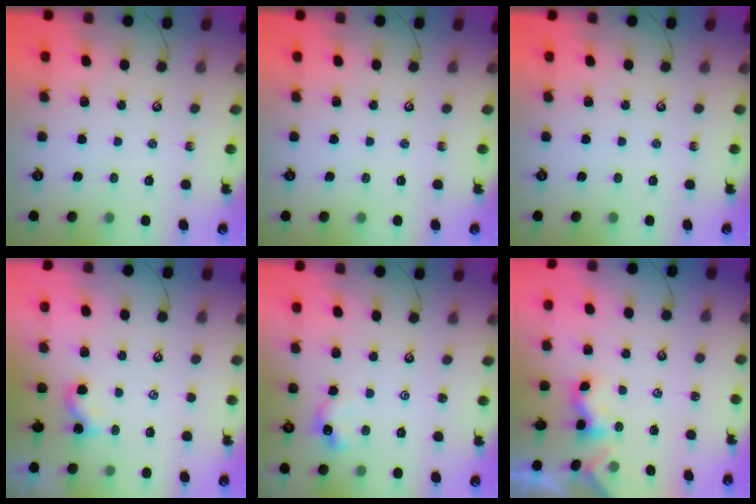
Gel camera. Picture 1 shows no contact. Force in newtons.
{"total": 0.0}
{"total": 0.0}
{"total": 1.8, "press": 1.7, "slide": 0.3}
{"total": 4.2, "press": 4.2, "slide": 0.2}
{"total": 1.7, "press": 1.6, "slide": 0.5}